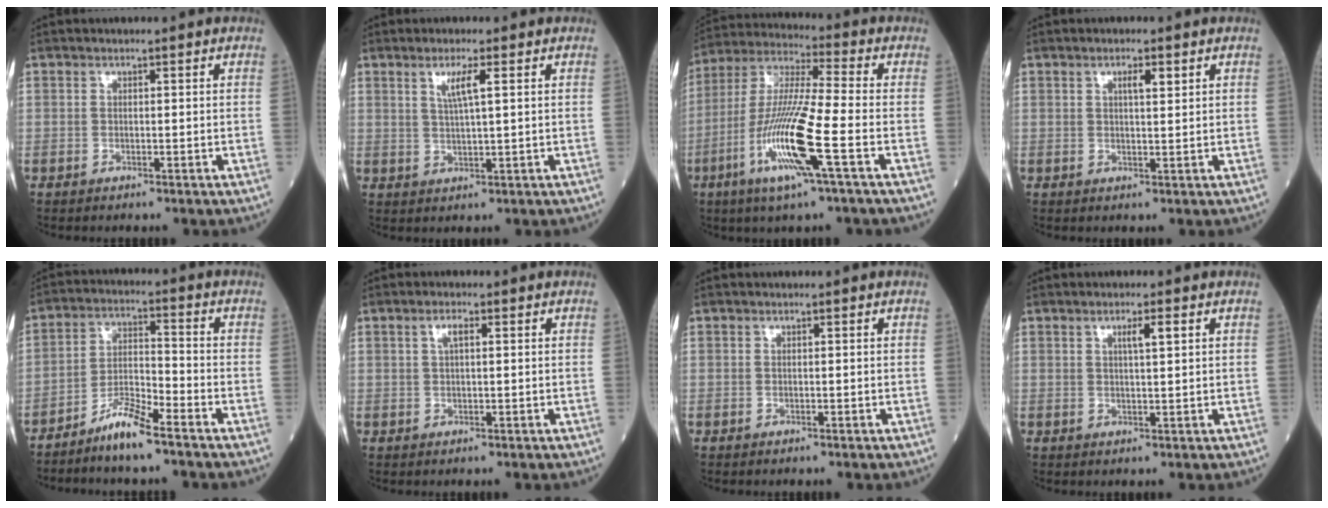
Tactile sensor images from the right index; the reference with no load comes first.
{"total": 3.6, "force": [1.5, -0.1, 3.3], "torque": [-0.063, 0.000, 0.029]}
{"total": 15.1, "force": [-5.3, -0.1, 14.2], "torque": [-0.293, -0.016, -0.106]}
{"total": 2.2, "force": [1.1, 0.4, 1.9], "torque": [-0.032, 0.001, 0.017]}
{"total": 6.5, "force": [-5.2, 0.3, 3.9], "torque": [-0.076, -0.010, -0.103]}
{"total": 2.0, "force": [0.7, 0.5, 1.8], "torque": [-0.037, 0.006, 0.013]}
{"total": 0.0}
{"total": 2.5, "force": [1.0, 0.0, 2.2], "torque": [-0.039, 0.002, 0.017]}